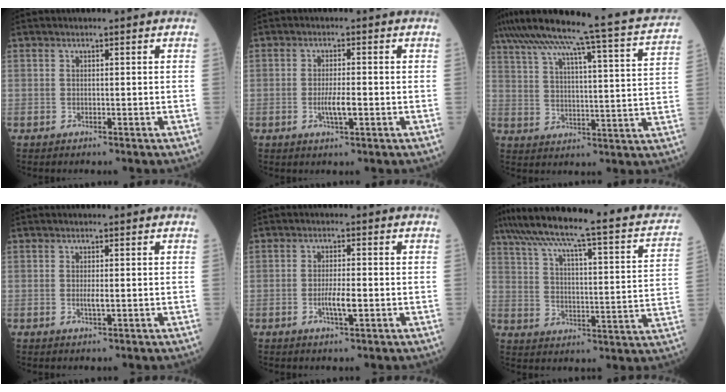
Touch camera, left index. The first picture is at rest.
{"total": 3.3, "force": [-0.8, 0.4, 3.1], "torque": [-0.065, -0.003, -0.013]}
{"total": 27.1, "force": [23.5, 0.0, 13.5], "torque": [-0.225, -0.017, 0.309]}
{"total": 1.5, "force": [0.1, 0.2, 1.5], "torque": [-0.030, -0.001, 0.002]}
{"total": 3.3, "force": [-0.9, 0.5, 3.2], "torque": [-0.064, -0.003, -0.014]}
{"total": 27.8, "force": [22.4, 3.8, 16.0], "torque": [-0.252, 0.009, 0.293]}